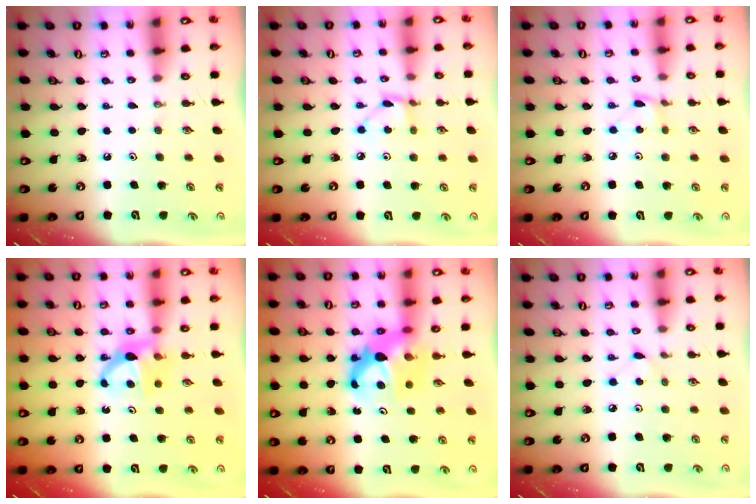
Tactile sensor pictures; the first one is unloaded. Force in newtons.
{"total": 3.6, "press": 3.6, "slide": 0.1}
{"total": 2.4, "press": 2.4, "slide": 0.3}
{"total": 7.5, "press": 7.5, "slide": 0.1}
{"total": 8.1, "press": 8.1, "slide": 0.5}
{"total": 3.0, "press": 3.0, "slide": 0.4}